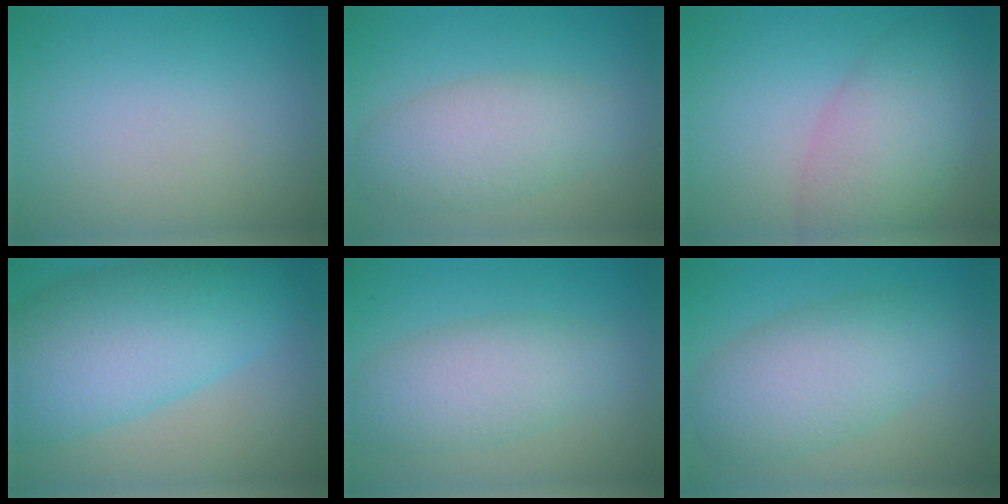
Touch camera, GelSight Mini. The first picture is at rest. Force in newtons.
{"total": 4.8, "press": 4.8, "slide": 0.4}
{"total": 6.2, "press": 6.2, "slide": 0.4}
{"total": 11.1, "press": 11.1, "slide": 0.3}
{"total": 4.9, "press": 4.9, "slide": 0.0}
{"total": 6.5, "press": 6.5, "slide": 0.3}